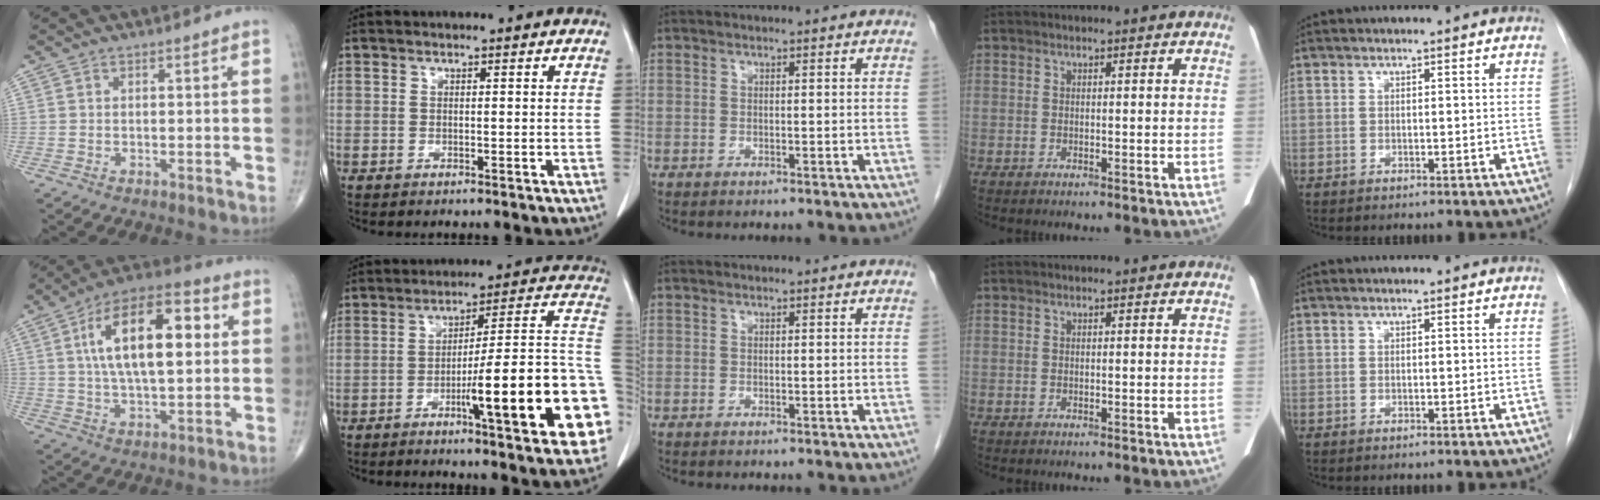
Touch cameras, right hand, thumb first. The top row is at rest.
{"thumb": {"total": 19.3, "force": [3.9, 8.6, 16.9], "torque": [-0.270, 0.017, 0.059]}, "index": {"total": 20.9, "force": [-6.6, 1.6, 19.8], "torque": [-0.191, 0.016, -0.090]}}